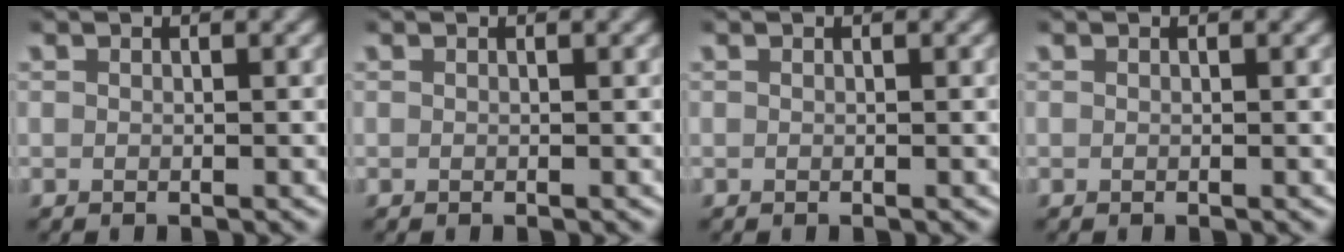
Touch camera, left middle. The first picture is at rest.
{"total": 0.0}
{"total": 0.0}
{"total": 0.0}